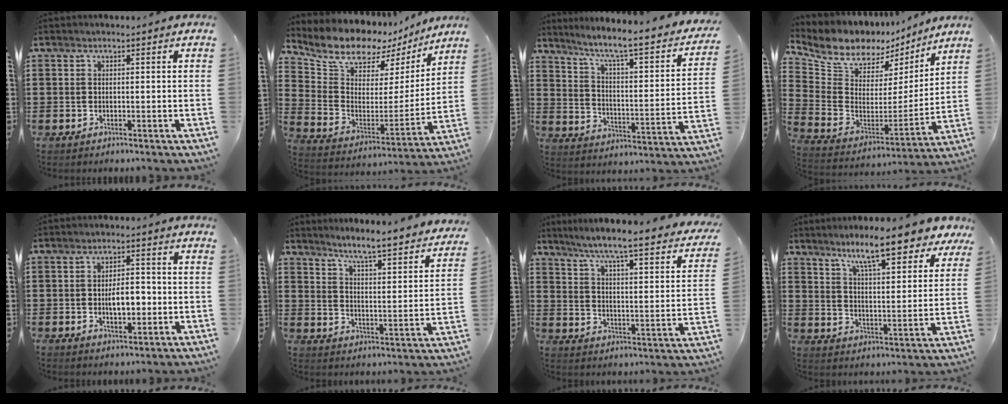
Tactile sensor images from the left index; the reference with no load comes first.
{"total": 10.6, "force": [9.4, 3.8, 3.1], "torque": [-0.091, -0.069, 0.162]}
{"total": 5.9, "force": [4.4, 0.1, 4.0], "torque": [-0.098, -0.041, 0.059]}
{"total": 8.2, "force": [7.1, 3.9, 1.5], "torque": [-0.071, -0.052, 0.125]}
{"total": 4.8, "force": [-0.8, 2.3, 4.1], "torque": [-0.061, 0.000, -0.022]}
{"total": 5.2, "force": [4.8, -1.0, 1.7], "torque": [-0.050, -0.051, 0.071]}
{"total": 5.1, "force": [4.4, -0.8, 2.4], "torque": [-0.071, -0.045, 0.061]}
{"total": 10.0, "force": [8.2, 0.9, 5.7], "torque": [-0.111, -0.040, 0.137]}